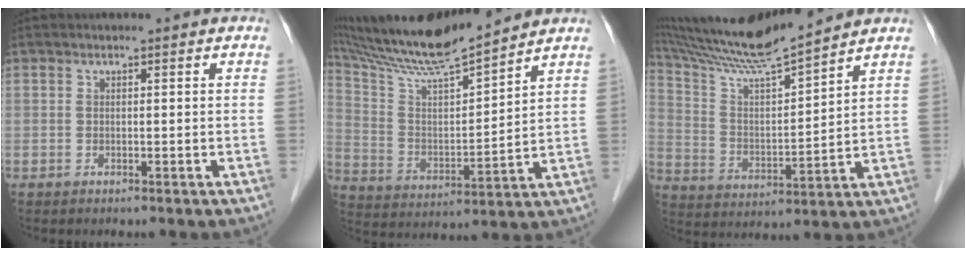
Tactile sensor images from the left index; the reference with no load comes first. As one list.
[{"total": 15.4, "force": [13.9, -0.1, 6.5], "torque": [-0.130, 0.006, 0.257]}, {"total": 13.7, "force": [12.7, -1.4, 5.0], "torque": [-0.107, 0.005, 0.233]}]